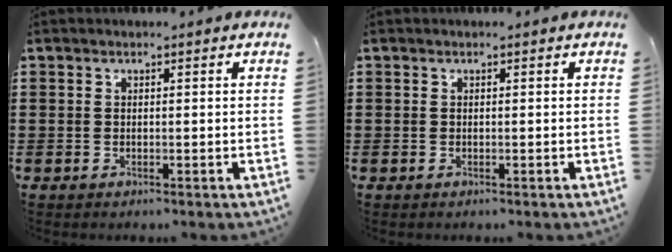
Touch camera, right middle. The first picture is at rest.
{"total": 0.0}